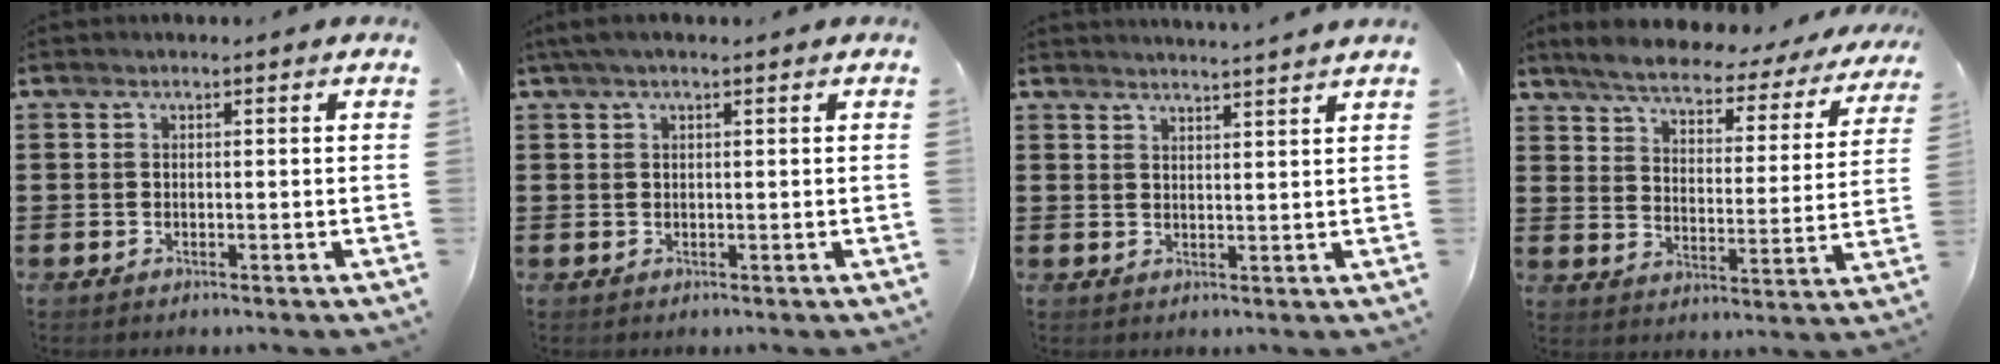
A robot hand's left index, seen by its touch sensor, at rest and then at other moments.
{"total": 1.1, "force": [0.6, 0.3, 0.9], "torque": [-0.017, 0.003, 0.010]}
{"total": 2.7, "force": [2.6, -0.8, 0.2], "torque": [-0.010, -0.013, 0.048]}
{"total": 5.4, "force": [5.0, 0.8, 1.8], "torque": [-0.062, -0.032, 0.083]}